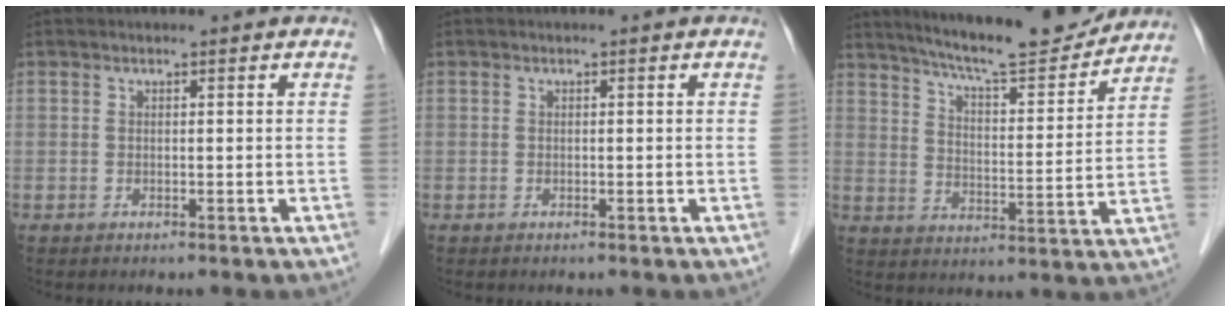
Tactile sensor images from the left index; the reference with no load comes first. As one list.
[{"total": 0.0}, {"total": 15.5, "force": [14.2, 1.4, 5.9], "torque": [-0.097, -0.011, 0.208]}]